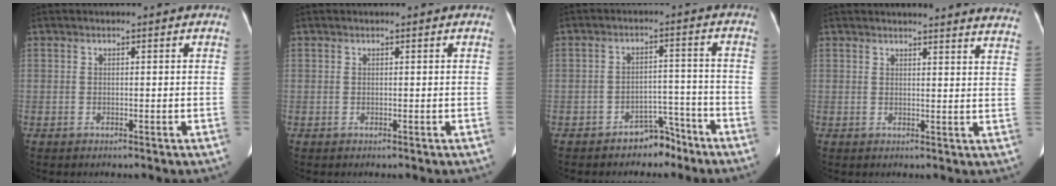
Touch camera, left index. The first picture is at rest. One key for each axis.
{"total": 0.0}
{"total": 4.8, "fx": -4.0, "fy": 2.4, "fz": 1.2, "tx": -0.016, "ty": 0.020, "tz": -0.056}
{"total": 17.0, "fx": 16.6, "fy": 0.8, "fz": 3.9, "tx": -0.033, "ty": -0.071, "tz": 0.165}